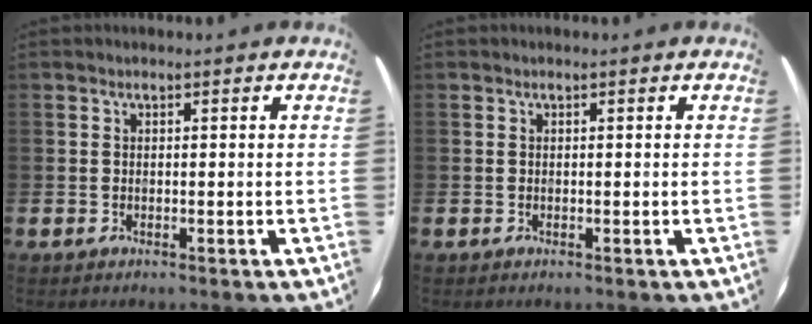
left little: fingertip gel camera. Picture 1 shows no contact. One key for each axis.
{"total": 0.0}